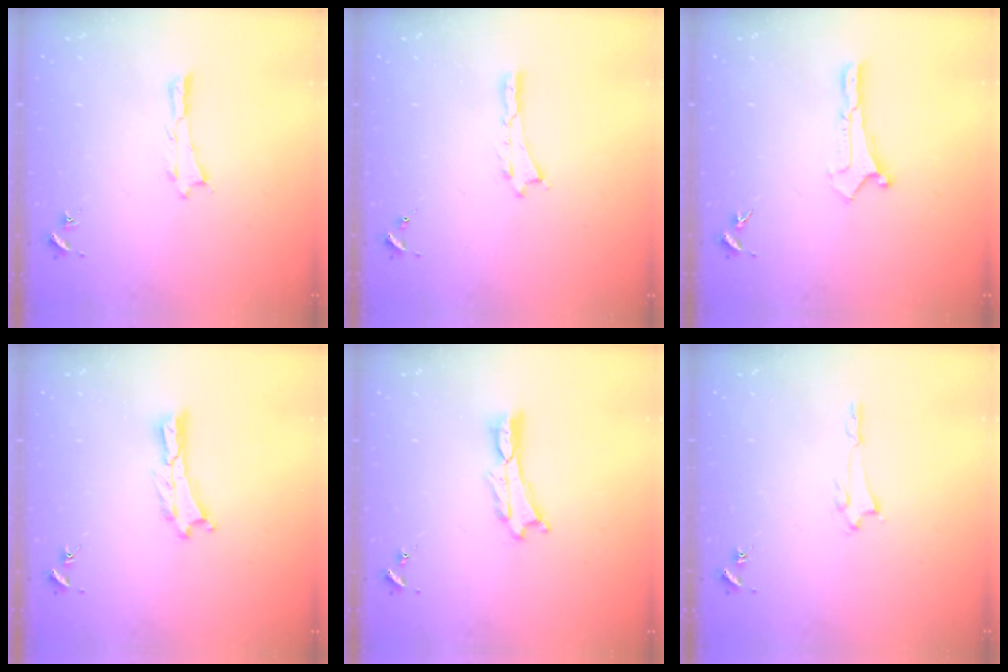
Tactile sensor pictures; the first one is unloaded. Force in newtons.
{"total": 0.0}
{"total": 0.0}
{"total": 0.0}
{"total": 0.0}
{"total": 1.2, "press": 1.2, "slide": 0.1}